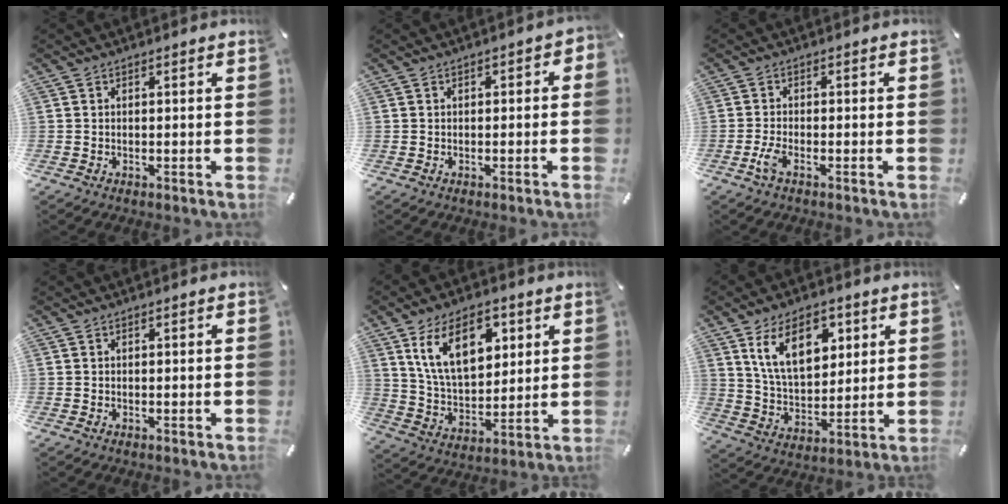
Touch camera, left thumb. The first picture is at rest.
{"total": 1.5, "force": [-0.8, 1.0, 0.8], "torque": [-0.014, 0.005, -0.016]}
{"total": 2.9, "force": [-1.3, 0.7, 2.4], "torque": [-0.062, -0.007, -0.029]}
{"total": 0.0}
{"total": 15.5, "force": [7.3, 9.0, 10.3], "torque": [-0.194, -0.012, 0.128]}
{"total": 14.2, "force": [6.9, 8.2, 9.3], "torque": [-0.168, -0.010, 0.123]}